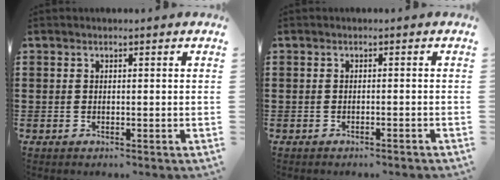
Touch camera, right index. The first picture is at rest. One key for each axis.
{"total": 0.6, "fx": -0.5, "fy": -0.1, "fz": 0.3, "tx": -0.006, "ty": -0.001, "tz": -0.010}